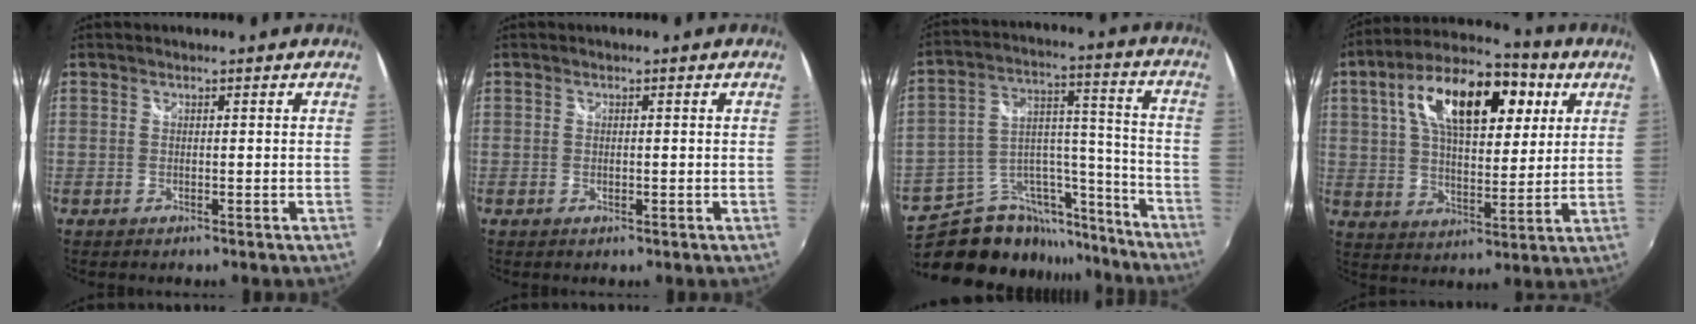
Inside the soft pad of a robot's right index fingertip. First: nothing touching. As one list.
[{"total": 0.8, "force": [-0.1, 0.4, 0.7], "torque": [-0.014, -0.001, -0.002]}, {"total": 21.8, "force": [-17.6, 10.4, 7.4], "torque": [-0.142, 0.062, -0.258]}, {"total": 20.3, "force": [7.5, 9.7, 16.2], "torque": [-0.297, 0.045, 0.116]}]